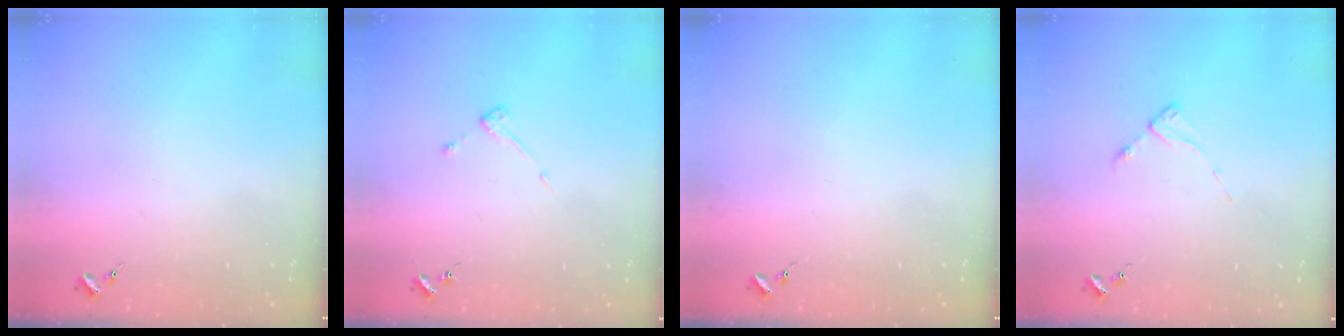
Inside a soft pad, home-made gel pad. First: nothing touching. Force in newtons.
{"total": 2.9, "press": 2.9, "slide": 0.5}
{"total": 0.0}
{"total": 2.7, "press": 2.7, "slide": 0.4}